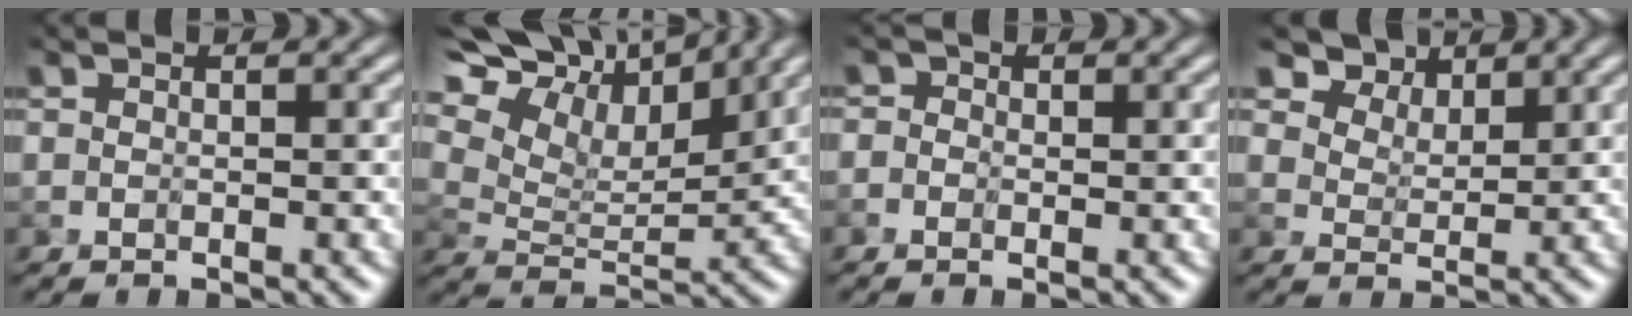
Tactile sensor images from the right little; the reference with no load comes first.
{"total": 13.9, "force": [9.5, 6.6, 7.6], "torque": [-0.158, 0.042, 0.142]}
{"total": 0.6, "force": [-0.2, 0.6, 0.1], "torque": [0.000, -0.004, -0.007]}
{"total": 4.6, "force": [3.8, 2.3, 1.4], "torque": [-0.038, -0.018, 0.089]}